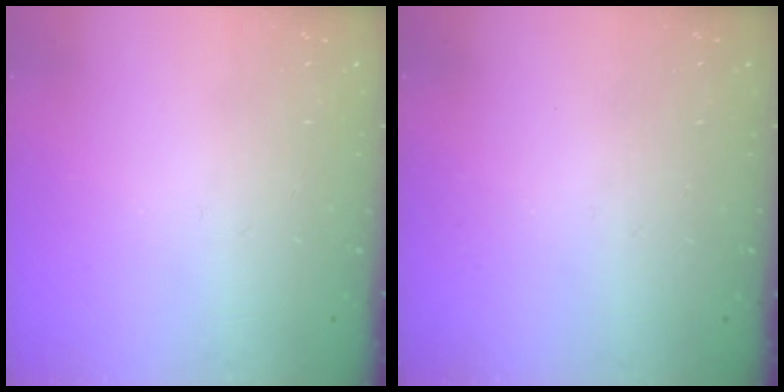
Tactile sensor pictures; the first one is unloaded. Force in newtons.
{"total": 0.0}